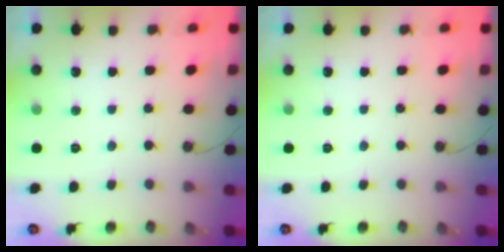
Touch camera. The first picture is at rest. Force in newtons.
{"total": 0.0}